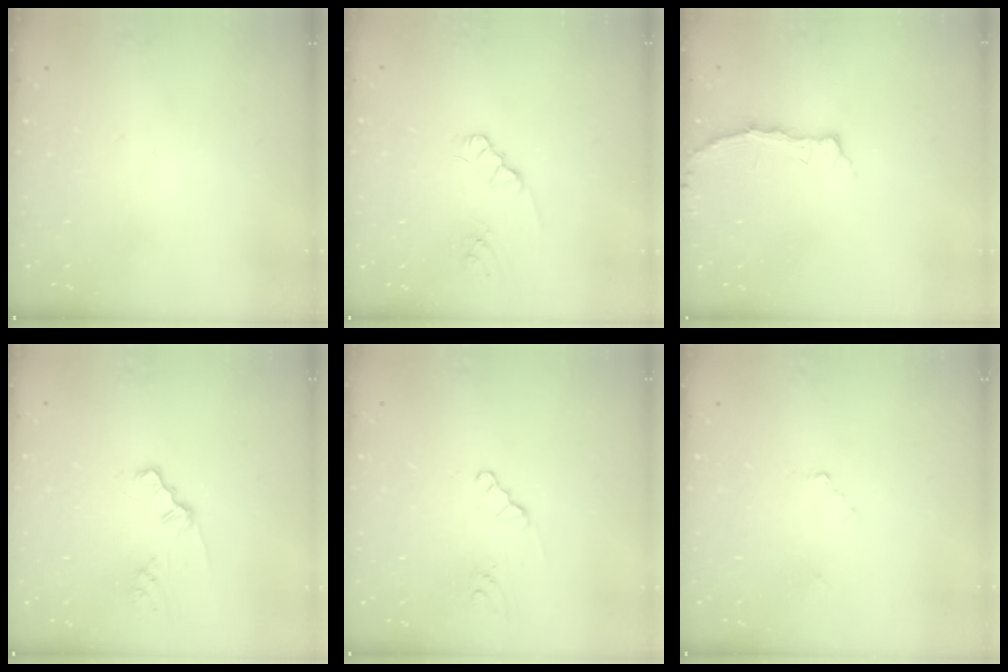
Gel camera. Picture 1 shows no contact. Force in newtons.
{"total": 1.7, "press": 1.6, "slide": 0.3}
{"total": 4.4, "press": 4.3, "slide": 0.6}
{"total": 1.1, "press": 1.1, "slide": 0.2}
{"total": 1.1, "press": 1.0, "slide": 0.2}
{"total": 2.1, "press": 2.1, "slide": 0.3}